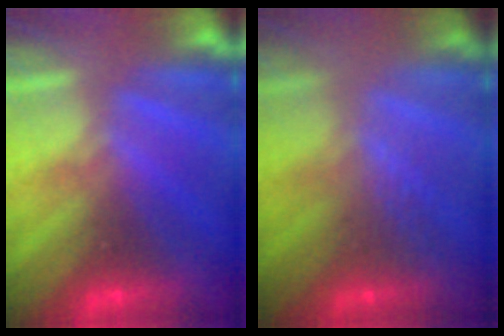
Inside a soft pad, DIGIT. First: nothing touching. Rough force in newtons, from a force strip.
{"total": 2.4}